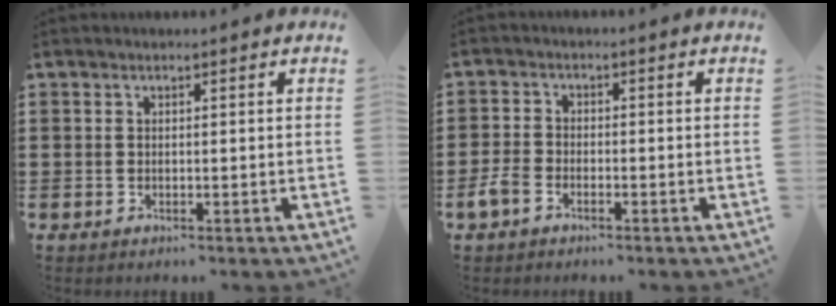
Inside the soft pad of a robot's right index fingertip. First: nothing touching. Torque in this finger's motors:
{"motor_torque": [1.08, 1.06, 0.26, 0.06]}